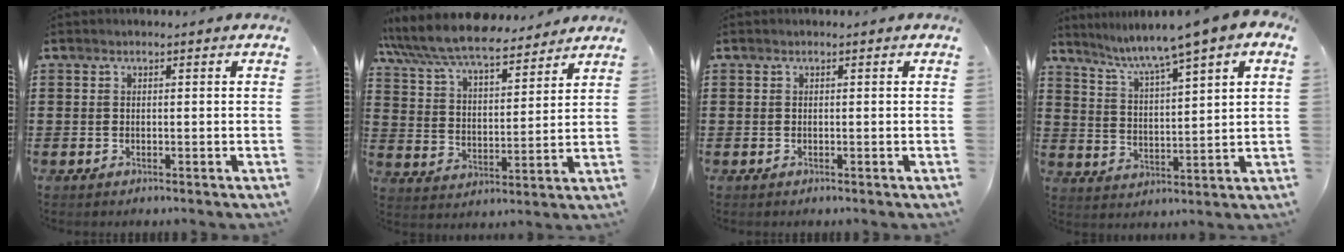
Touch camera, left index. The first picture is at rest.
{"total": 8.3, "force": [7.7, 1.1, 3.0], "torque": [-0.090, -0.044, 0.134]}
{"total": 0.0}
{"total": 5.4, "force": [4.5, -0.8, 2.9], "torque": [-0.077, -0.035, 0.067]}